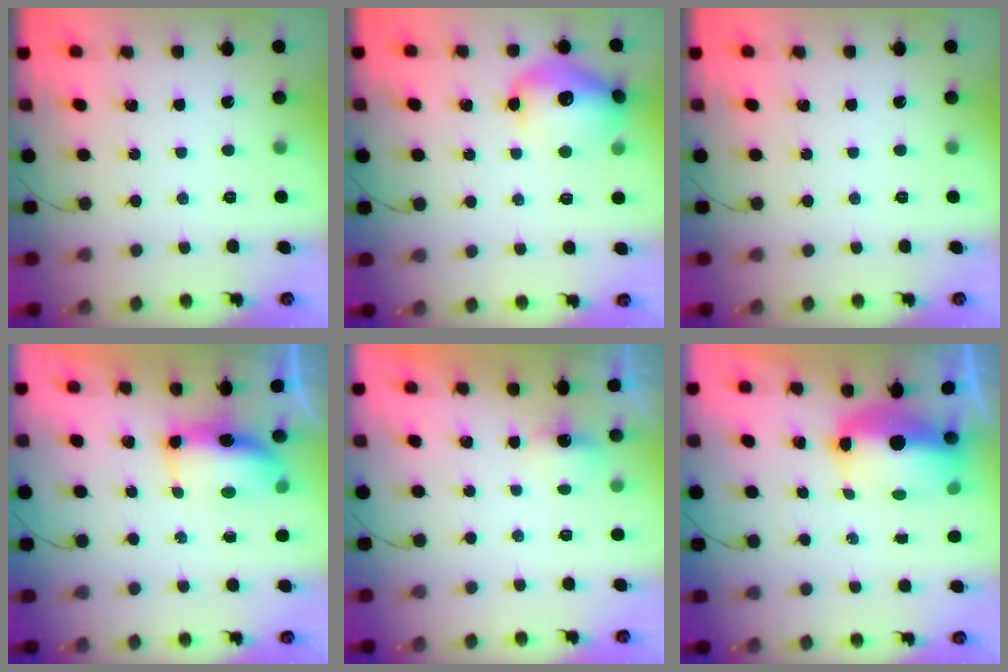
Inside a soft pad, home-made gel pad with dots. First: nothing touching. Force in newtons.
{"total": 14.5, "press": 14.5, "slide": 1.2}
{"total": 0.0}
{"total": 8.5, "press": 8.5, "slide": 0.6}
{"total": 1.8, "press": 1.6, "slide": 0.8}
{"total": 9.0, "press": 8.8, "slide": 1.8}